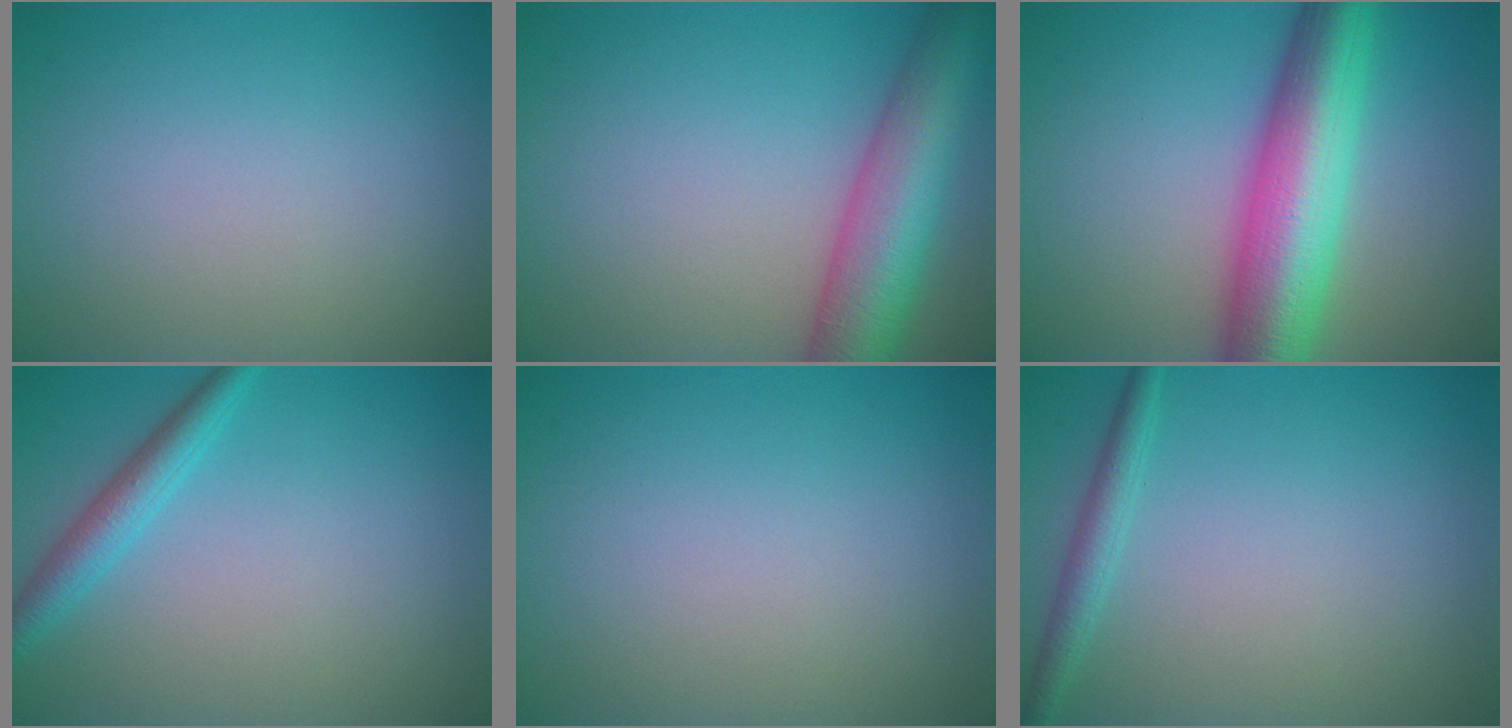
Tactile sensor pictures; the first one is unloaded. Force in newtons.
{"total": 8.7, "press": 8.7, "slide": 0.3}
{"total": 10.3, "press": 10.3, "slide": 0.1}
{"total": 2.6, "press": 2.6, "slide": 0.1}
{"total": 0.0}
{"total": 1.8, "press": 1.8, "slide": 0.1}